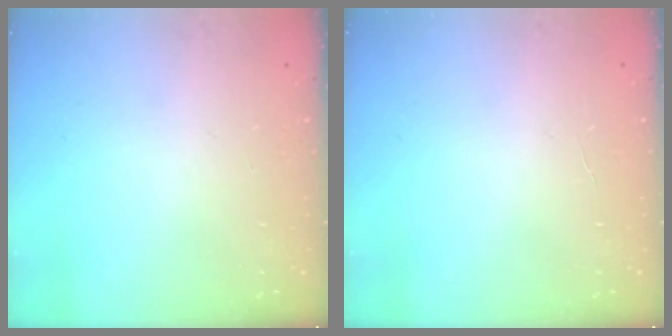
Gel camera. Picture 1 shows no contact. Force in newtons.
{"total": 1.3, "press": 1.3, "slide": 0.1}